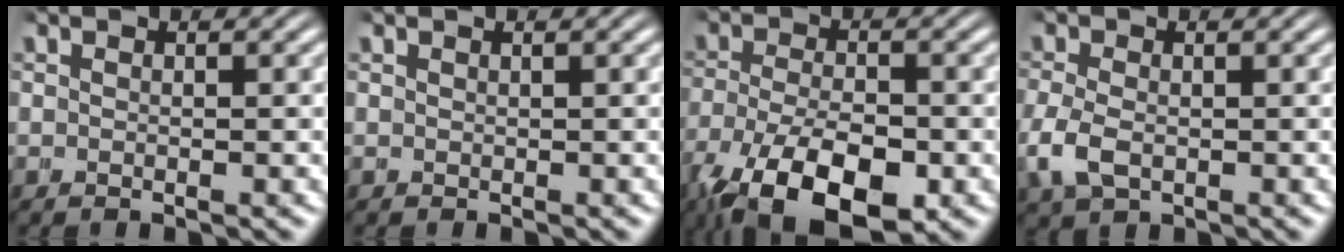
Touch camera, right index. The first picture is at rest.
{"total": 0.6, "force": [0.1, 0.0, -0.6], "torque": [0.008, -0.002, 0.005]}
{"total": 10.2, "force": [-6.0, 5.7, 5.9], "torque": [-0.139, -0.066, -0.052]}
{"total": 2.5, "force": [-1.3, 1.9, 1.1], "torque": [-0.056, -0.026, 0.001]}